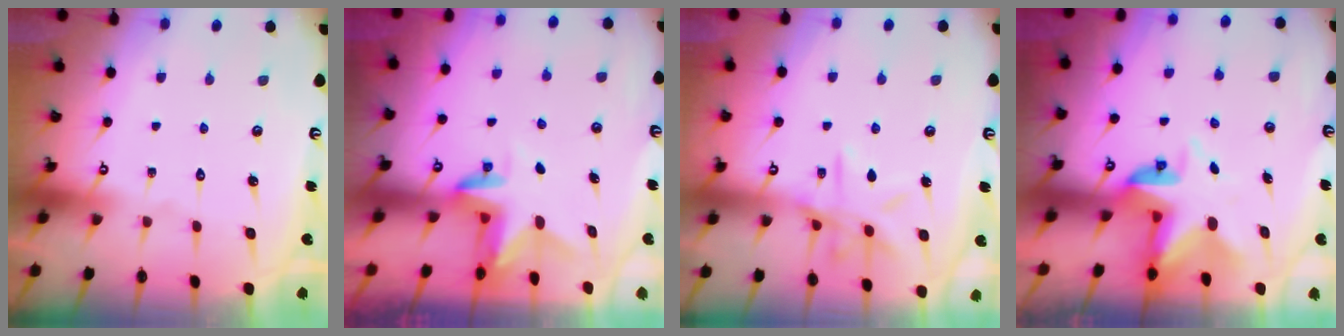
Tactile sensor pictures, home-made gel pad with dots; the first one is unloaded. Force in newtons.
{"total": 2.9, "press": 2.9, "slide": 0.2}
{"total": 11.5, "press": 11.5, "slide": 0.9}
{"total": 5.1, "press": 5.1, "slide": 0.4}